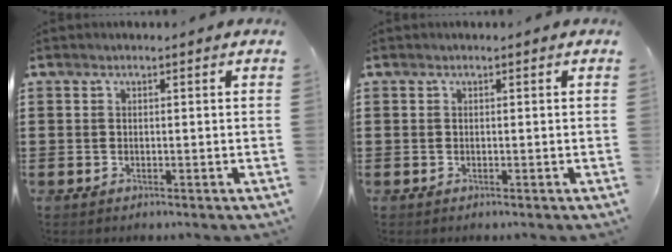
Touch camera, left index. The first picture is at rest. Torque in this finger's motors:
{"motor_torque": [0.04, 0.04, 0.00, 0.00]}